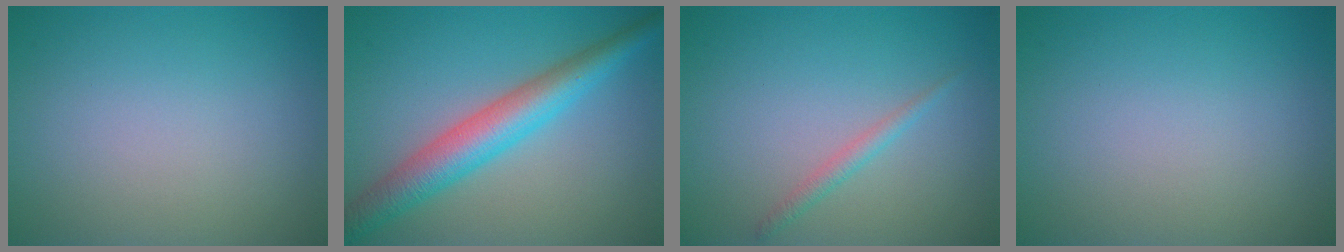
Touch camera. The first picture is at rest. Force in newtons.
{"total": 5.9, "press": 5.9, "slide": 0.1}
{"total": 1.2, "press": 1.2, "slide": 0.0}
{"total": 0.0}